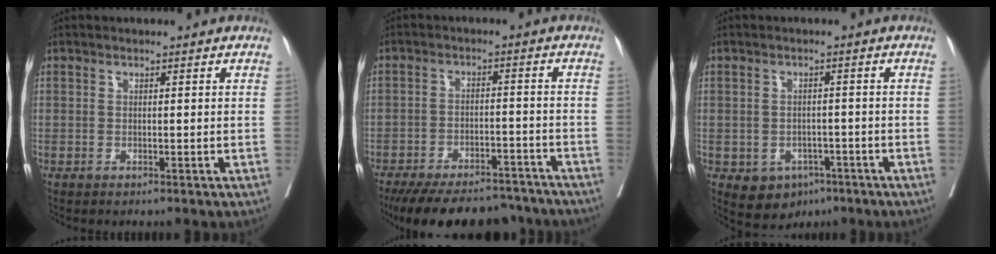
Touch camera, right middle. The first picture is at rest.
{"total": 18.2, "force": [-15.9, 5.5, 7.0], "torque": [-0.130, -0.008, -0.221]}
{"total": 5.5, "force": [-2.8, 4.2, 2.2], "torque": [-0.030, 0.001, -0.031]}